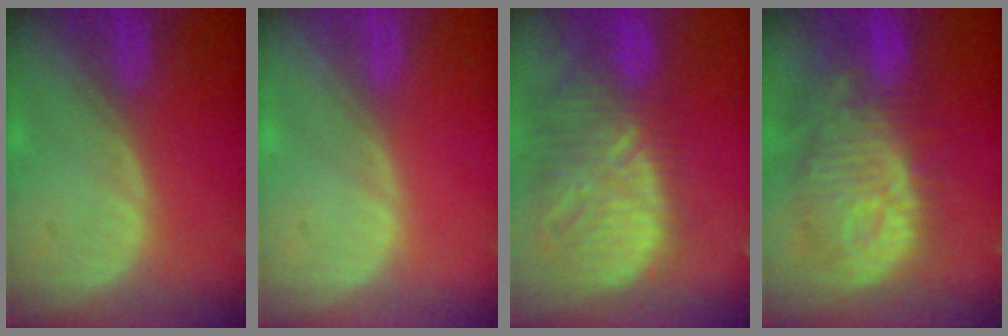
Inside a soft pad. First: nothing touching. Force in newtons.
{"total": 0.0}
{"total": 13.4, "press": 11.5, "slide": 7.0}
{"total": 12.5, "press": 11.1, "slide": 5.6}